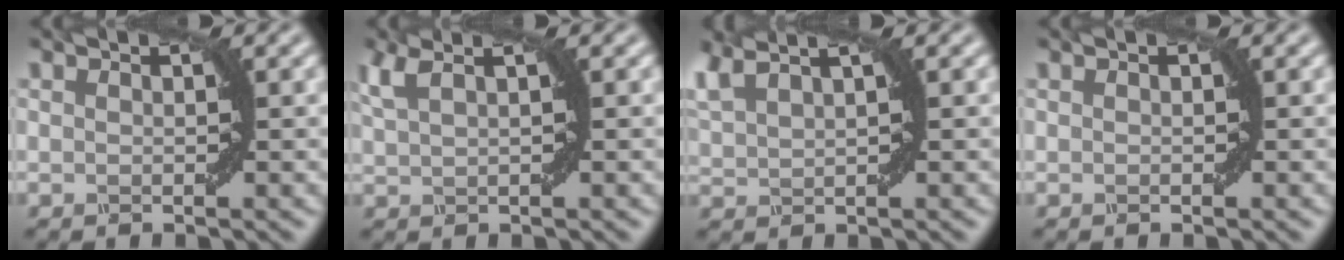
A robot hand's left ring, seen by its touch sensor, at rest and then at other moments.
{"total": 3.0, "force": [1.5, 1.2, 2.4], "torque": [-0.047, 0.017, 0.019]}
{"total": 5.1, "force": [3.4, 2.0, 3.3], "torque": [-0.082, 0.030, 0.047]}
{"total": 0.0}